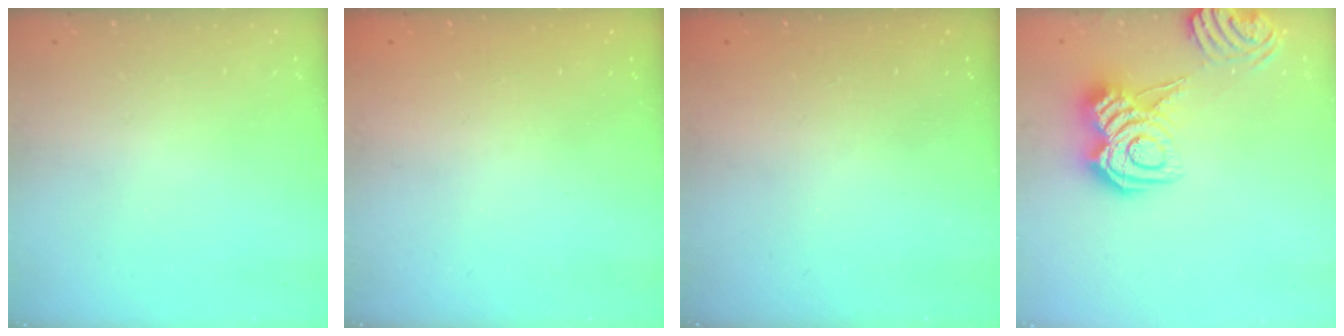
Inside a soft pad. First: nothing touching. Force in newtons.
{"total": 2.5, "press": 2.4, "slide": 0.7}
{"total": 2.3, "press": 2.2, "slide": 0.8}
{"total": 11.2, "press": 11.1, "slide": 0.8}